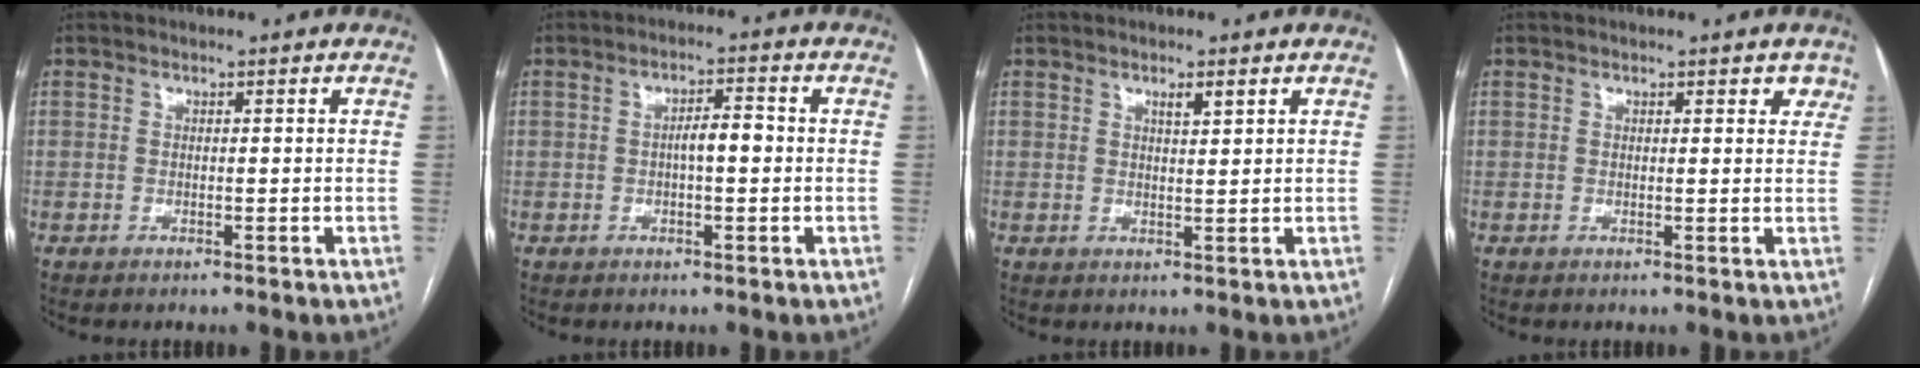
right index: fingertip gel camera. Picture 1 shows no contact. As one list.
[{"total": 3.5, "force": [-0.2, 0.9, 3.3], "torque": [-0.055, 0.011, -0.004]}, {"total": 1.8, "force": [1.1, 0.2, 1.4], "torque": [-0.027, 0.000, 0.019]}, {"total": 2.5, "force": [1.7, 1.2, 1.3], "torque": [0.000, 0.003, 0.014]}]